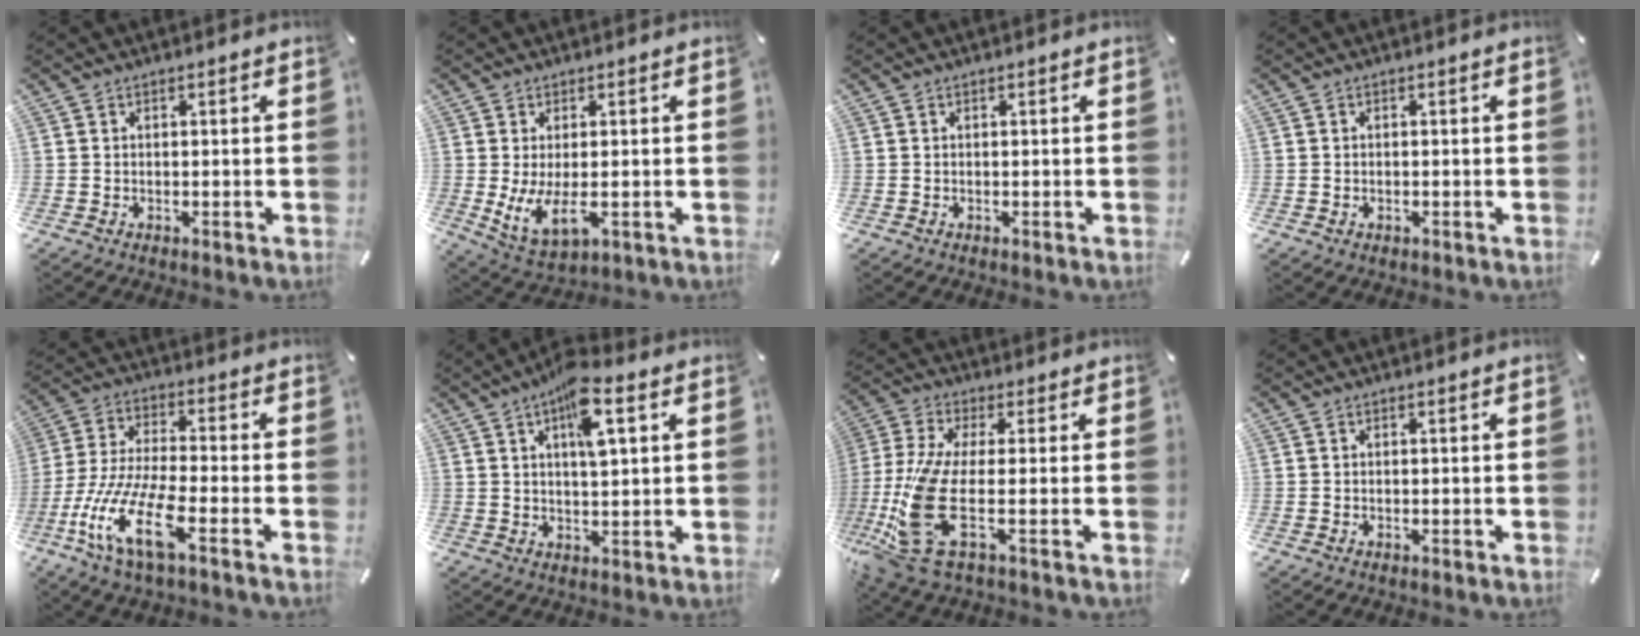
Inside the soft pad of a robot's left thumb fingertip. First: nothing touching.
{"total": 8.8, "force": [-0.3, 4.0, 7.8], "torque": [-0.161, -0.021, -0.001]}
{"total": 0.0}
{"total": 0.5, "force": [-0.1, 0.4, 0.3], "torque": [-0.005, 0.001, -0.003]}
{"total": 16.5, "force": [-7.2, 4.8, 14.0], "torque": [-0.298, 0.004, -0.126]}
{"total": 9.2, "force": [4.2, 2.7, 7.8], "torque": [-0.126, -0.008, 0.065]}
{"total": 17.2, "force": [-2.0, 6.4, 15.9], "torque": [-0.377, -0.030, -0.033]}
{"total": 0.0}